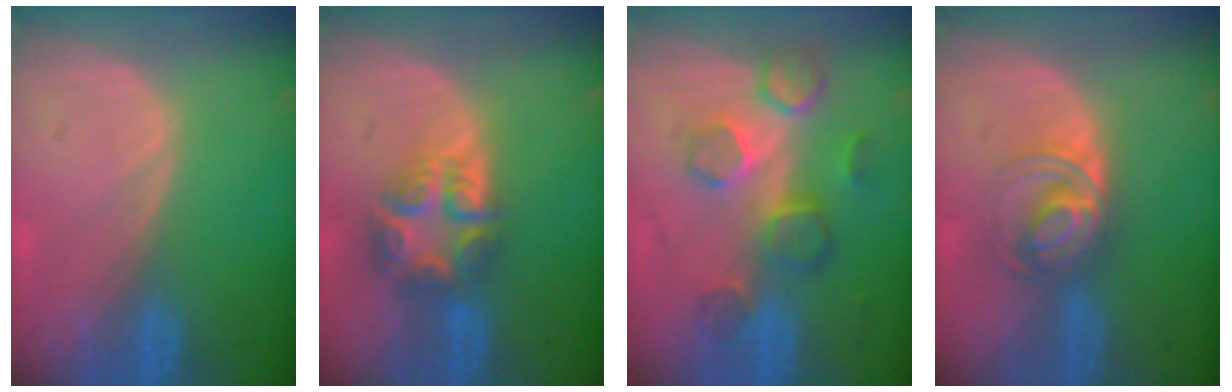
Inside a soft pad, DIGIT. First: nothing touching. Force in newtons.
{"total": 7.6, "press": 6.6, "slide": 3.9}
{"total": 8.6, "press": 7.6, "slide": 4.0}
{"total": 6.0, "press": 5.6, "slide": 2.1}